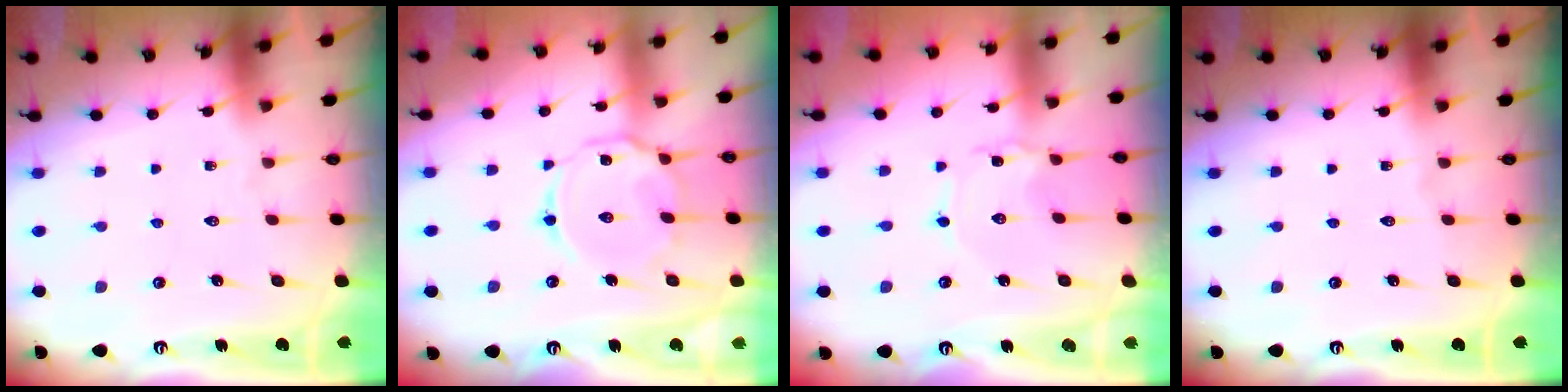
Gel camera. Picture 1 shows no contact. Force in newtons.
{"total": 9.8, "press": 9.7, "slide": 0.6}
{"total": 1.2, "press": 1.2, "slide": 0.1}
{"total": 0.0}